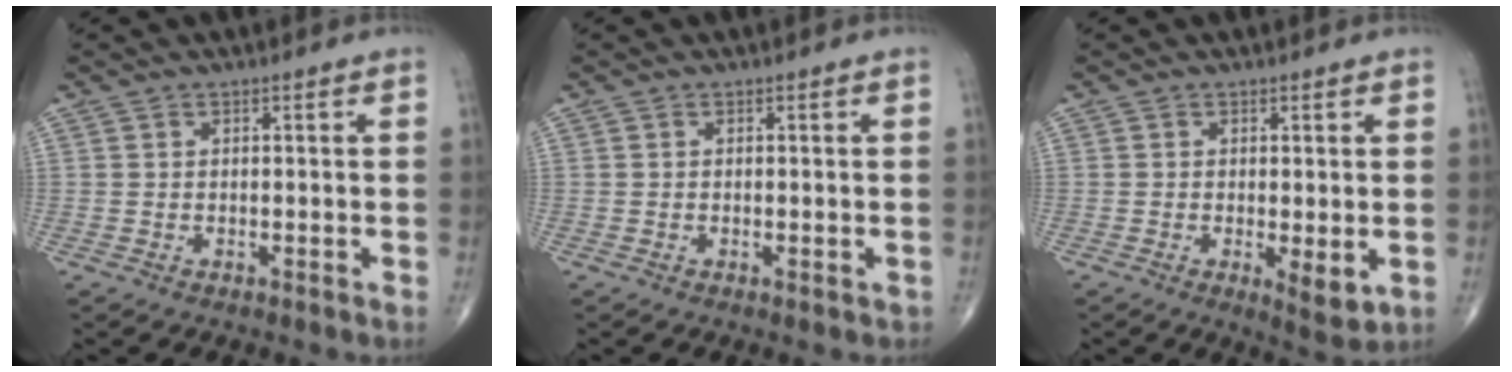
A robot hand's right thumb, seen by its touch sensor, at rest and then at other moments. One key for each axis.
{"total": 0.6, "fx": -0.2, "fy": 0.3, "fz": 0.5, "tx": -0.005, "ty": -0.001, "tz": -0.003}
{"total": 4.5, "fx": -0.8, "fy": 1.4, "fz": 4.2, "tx": -0.064, "ty": -0.016, "tz": -0.011}